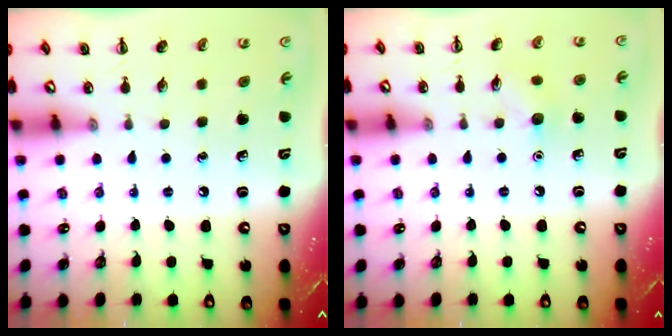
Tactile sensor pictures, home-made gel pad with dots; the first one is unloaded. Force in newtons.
{"total": 6.3, "press": 6.2, "slide": 1.5}